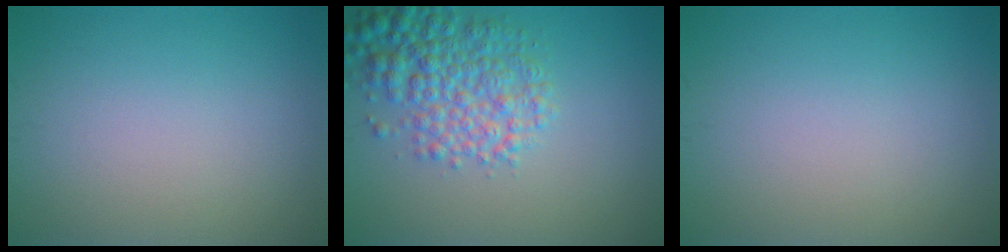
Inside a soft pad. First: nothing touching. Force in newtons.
{"total": 5.3, "press": 5.3, "slide": 0.2}
{"total": 0.0}